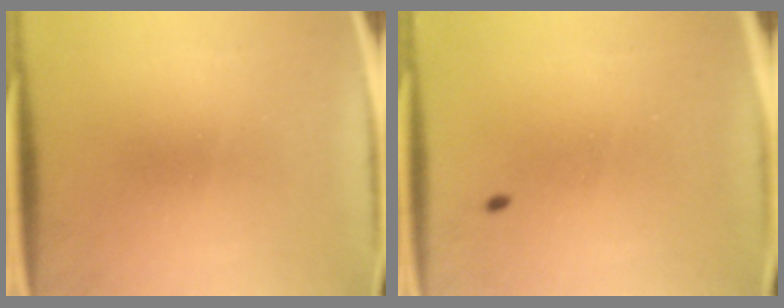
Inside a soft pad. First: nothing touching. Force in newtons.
{"total": 0.7}